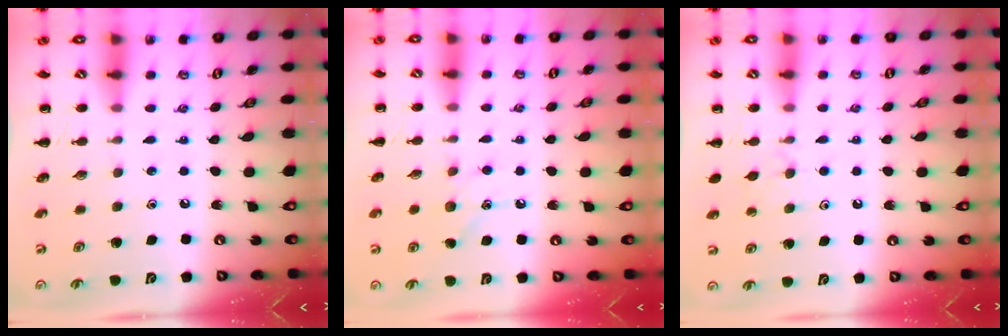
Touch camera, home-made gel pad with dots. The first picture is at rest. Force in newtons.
{"total": 5.0, "press": 4.6, "slide": 1.8}
{"total": 5.4, "press": 5.1, "slide": 1.8}